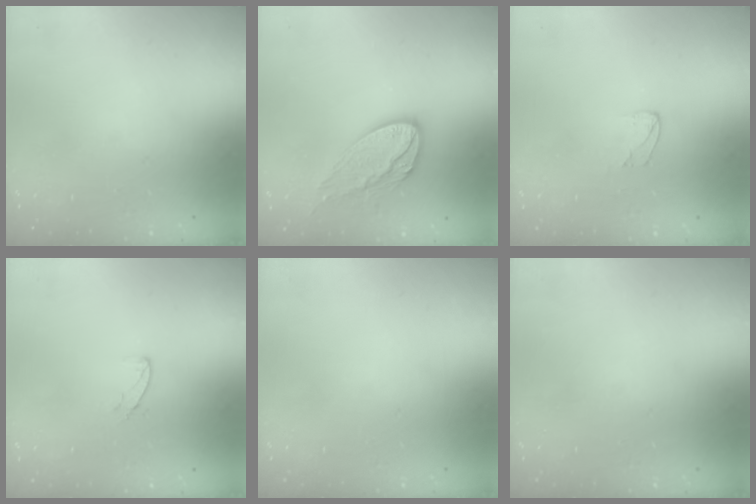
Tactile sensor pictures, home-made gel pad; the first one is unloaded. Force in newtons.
{"total": 12.2, "press": 12.1, "slide": 0.8}
{"total": 3.4, "press": 3.4, "slide": 0.3}
{"total": 4.5, "press": 4.5, "slide": 0.4}
{"total": 0.0}
{"total": 0.0}